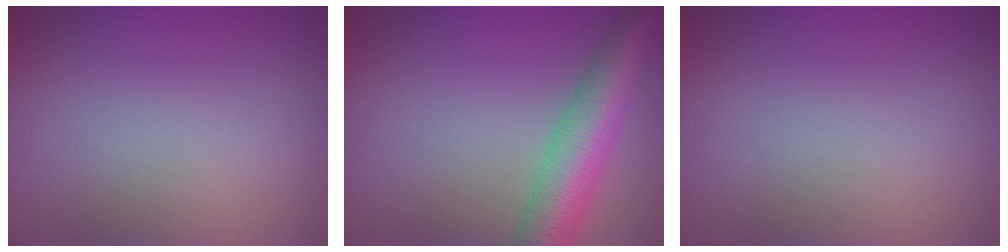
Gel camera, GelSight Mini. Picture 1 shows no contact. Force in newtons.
{"total": 7.5, "press": 7.5, "slide": 0.3}
{"total": 0.0}